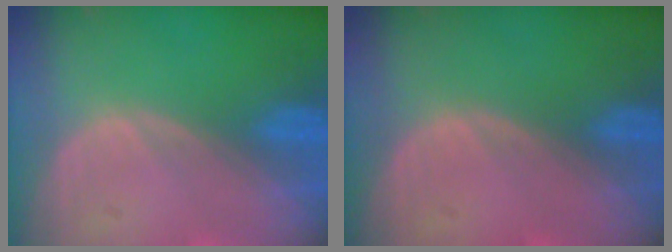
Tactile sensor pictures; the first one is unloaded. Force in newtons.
{"total": 0.5, "press": 0.0, "slide": 0.5}